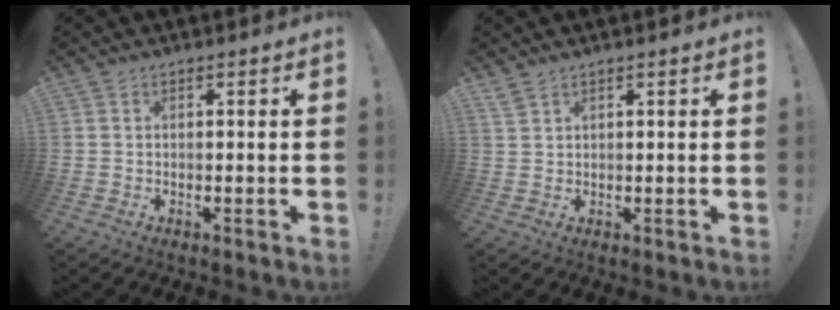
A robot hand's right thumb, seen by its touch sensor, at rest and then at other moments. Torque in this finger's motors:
{"motor_torque": [-0.53, 0.28, 0.09, 0.41, 0.00]}